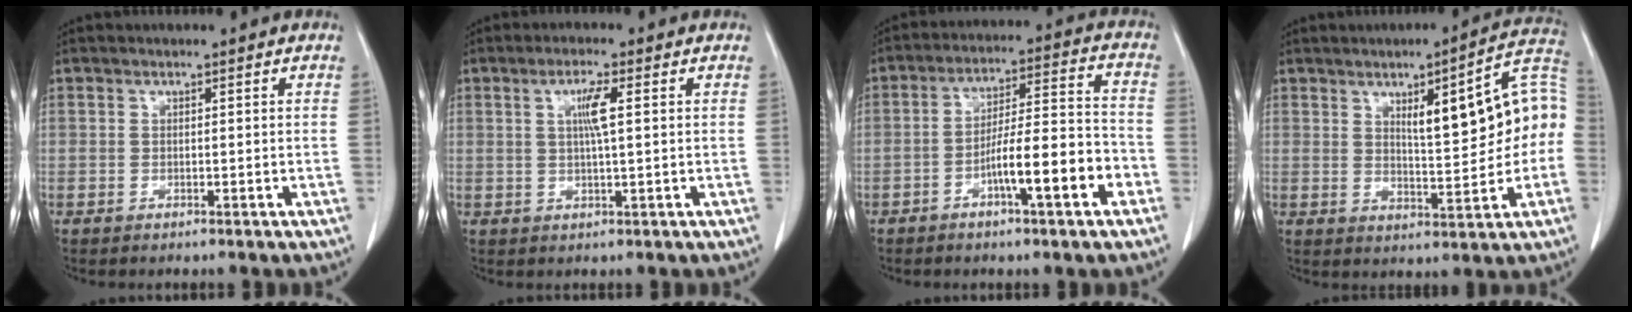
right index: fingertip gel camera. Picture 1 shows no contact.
{"total": 3.9, "force": [0.9, 0.1, 3.8], "torque": [-0.070, 0.000, 0.016]}
{"total": 11.3, "force": [-4.7, 1.1, 10.2], "torque": [-0.161, 0.017, -0.074]}
{"total": 13.4, "force": [1.4, 2.7, 13.0], "torque": [-0.173, 0.033, 0.022]}